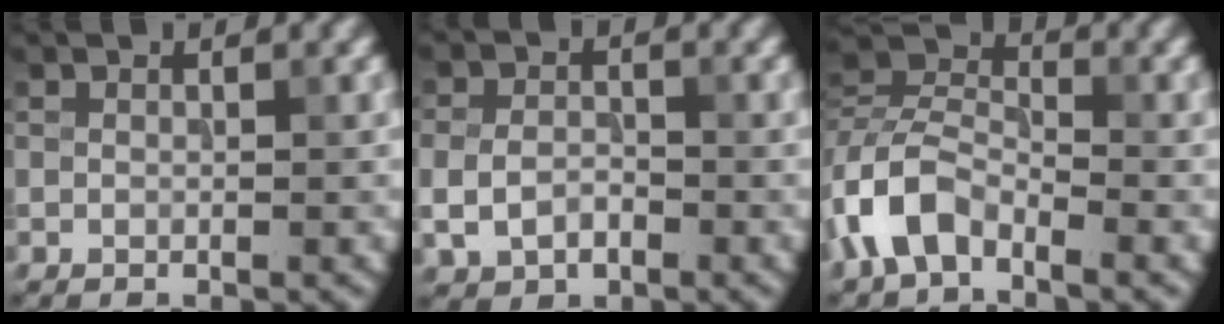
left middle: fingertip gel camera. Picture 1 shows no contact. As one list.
[{"total": 3.1, "force": [-0.9, 2.2, 1.9], "torque": [-0.041, -0.004, -0.020]}, {"total": 5.9, "force": [-3.4, 3.2, 3.7], "torque": [-0.071, 0.009, -0.078]}]